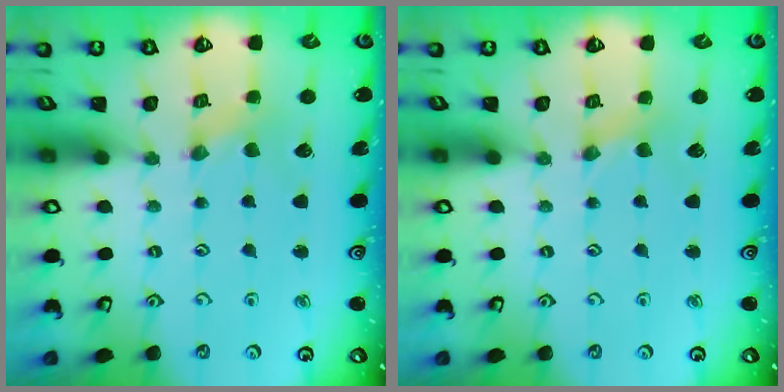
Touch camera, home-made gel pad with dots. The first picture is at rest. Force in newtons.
{"total": 2.4, "press": 2.3, "slide": 0.5}